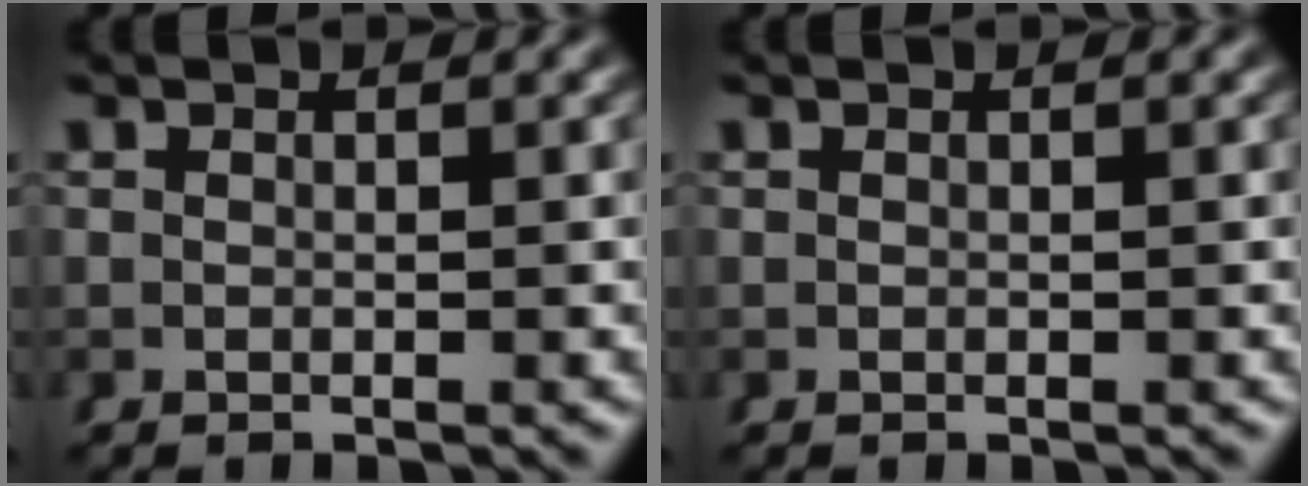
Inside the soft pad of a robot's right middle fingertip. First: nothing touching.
{"total": 0.0}